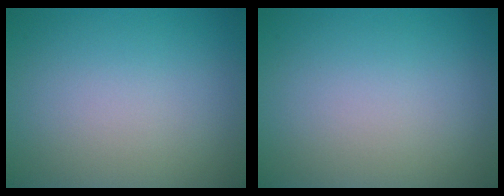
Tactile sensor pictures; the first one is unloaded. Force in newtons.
{"total": 0.0}